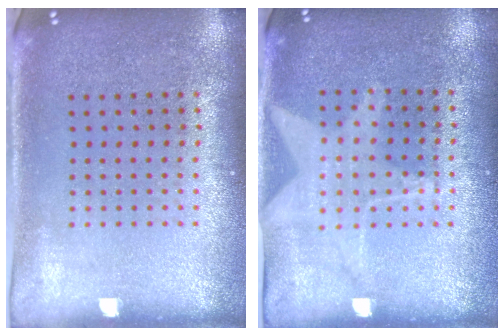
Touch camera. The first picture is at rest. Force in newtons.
{"total": 1.1, "press": 1.0, "slide": 0.4}